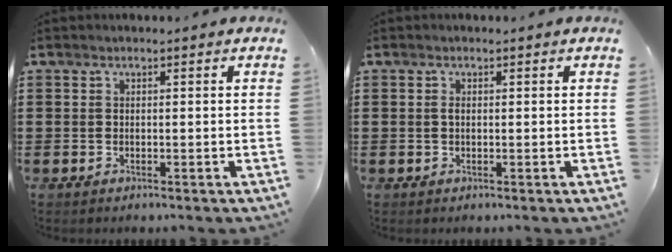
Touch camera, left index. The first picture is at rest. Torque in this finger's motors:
{"motor_torque": [1.02, 1.11, 0.03, -0.01]}